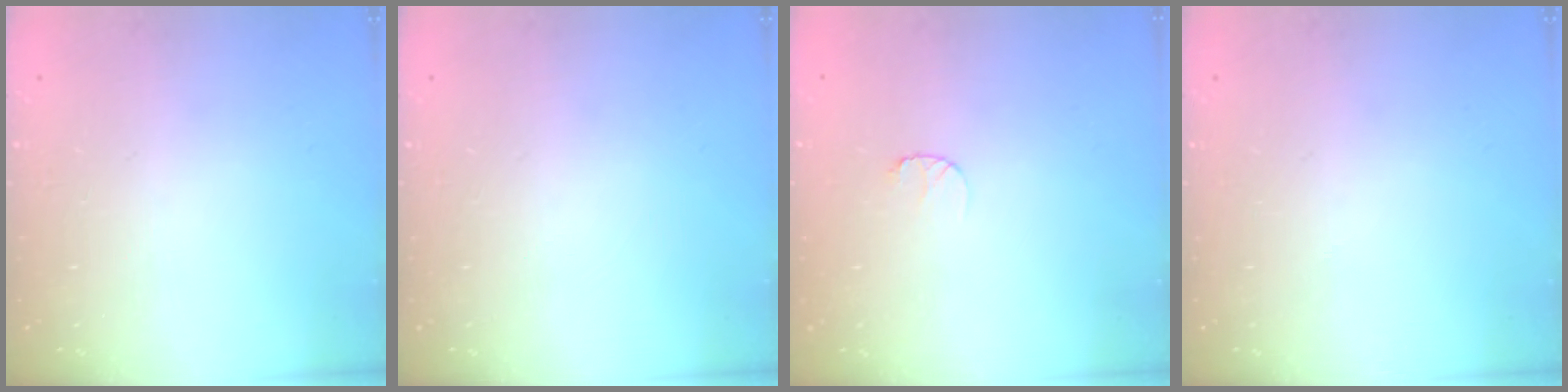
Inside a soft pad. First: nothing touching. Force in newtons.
{"total": 0.0}
{"total": 3.4, "press": 3.3, "slide": 0.3}
{"total": 0.0}